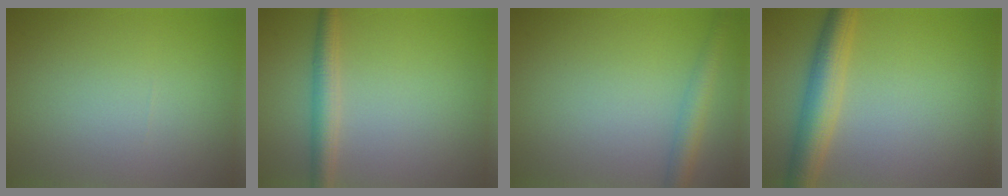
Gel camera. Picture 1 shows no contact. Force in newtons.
{"total": 2.7, "press": 2.7, "slide": 0.0}
{"total": 2.7, "press": 2.7, "slide": 0.1}
{"total": 4.7, "press": 4.7, "slide": 0.1}